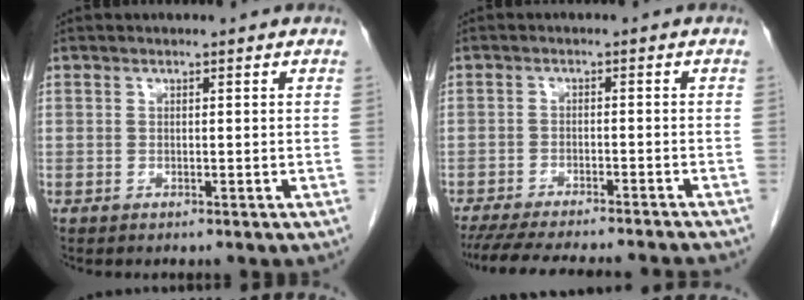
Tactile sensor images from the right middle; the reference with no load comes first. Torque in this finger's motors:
{"motor_torque": [0.27, -0.26, 0.06, 0.04]}